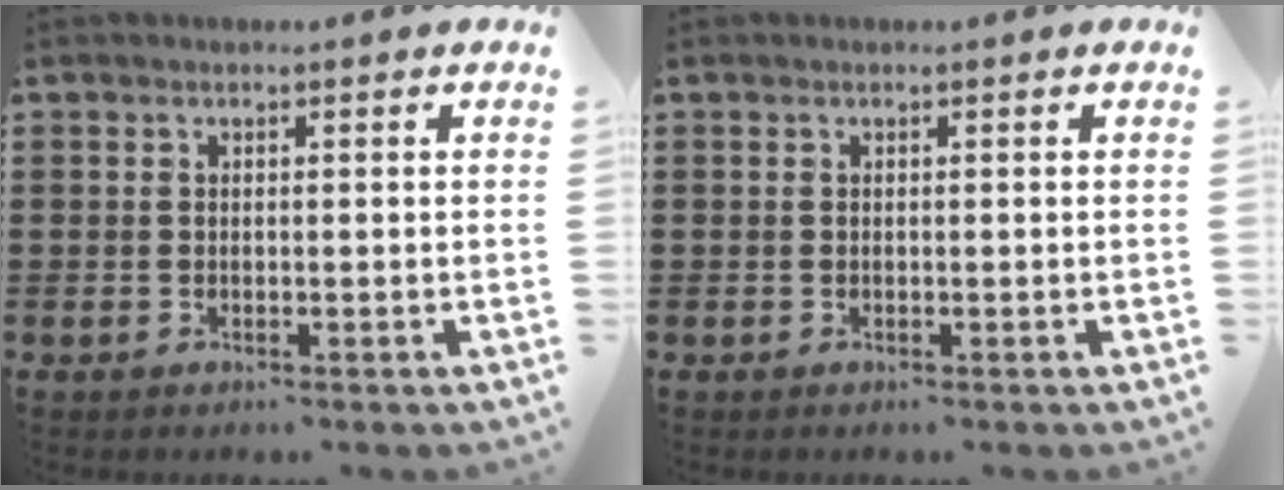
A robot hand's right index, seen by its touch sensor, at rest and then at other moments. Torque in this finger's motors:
{"motor_torque": [0.23, -0.22, 0.01, 0.00]}